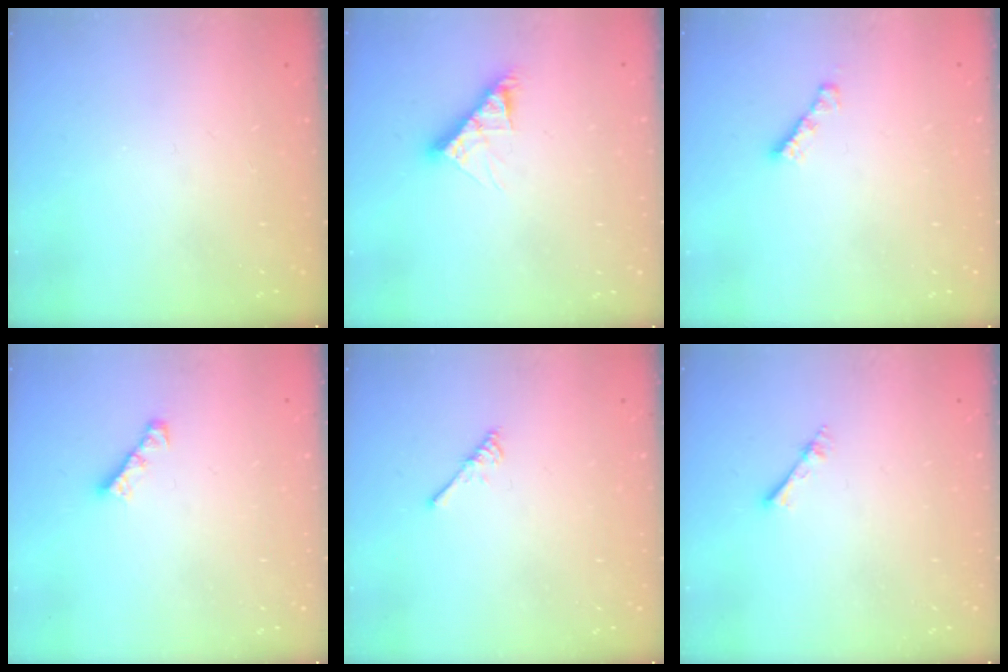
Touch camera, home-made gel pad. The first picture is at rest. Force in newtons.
{"total": 8.3, "press": 8.3, "slide": 0.5}
{"total": 2.7, "press": 2.7, "slide": 0.3}
{"total": 3.0, "press": 3.0, "slide": 0.4}
{"total": 3.0, "press": 2.9, "slide": 0.5}
{"total": 3.7, "press": 3.7, "slide": 0.5}